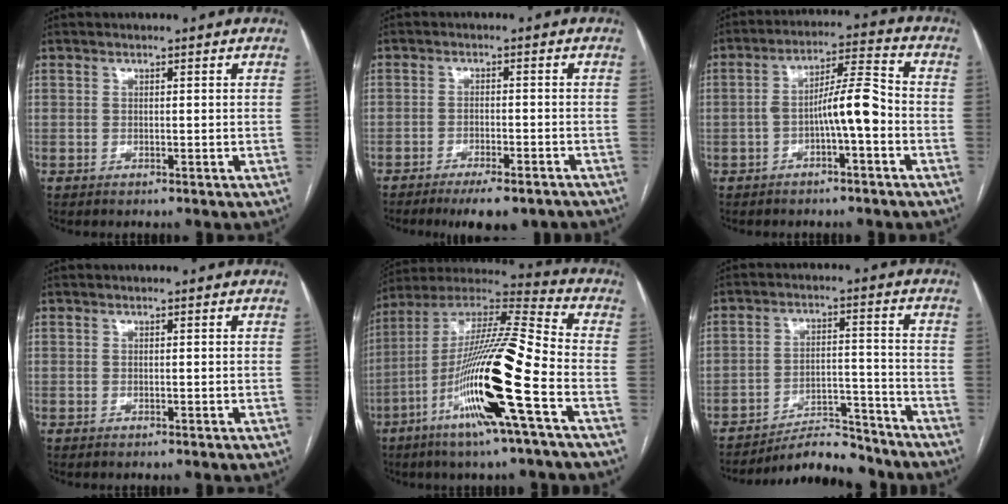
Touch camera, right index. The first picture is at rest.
{"total": 8.5, "force": [-7.0, 2.2, 4.4], "torque": [-0.049, -0.003, -0.097]}
{"total": 7.7, "force": [-2.4, 0.8, 7.3], "torque": [-0.124, 0.027, -0.040]}
{"total": 0.0}
{"total": 21.1, "force": [-7.5, -0.1, 19.7], "torque": [-0.390, -0.023, -0.148]}
{"total": 10.0, "force": [-9.8, 1.5, 1.5], "torque": [-0.017, 0.023, -0.159]}